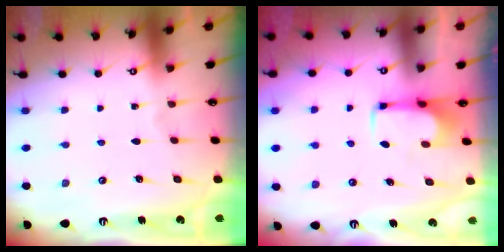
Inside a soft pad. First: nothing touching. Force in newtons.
{"total": 2.0, "press": 2.0, "slide": 0.2}